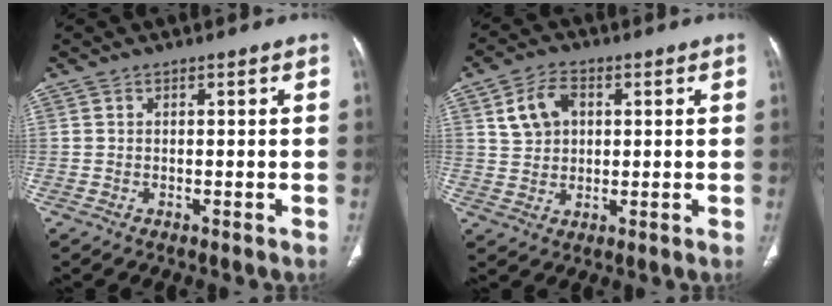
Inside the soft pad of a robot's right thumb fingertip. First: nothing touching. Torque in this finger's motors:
{"motor_torque": [-0.89, 0.99, 0.09, -0.04, 0.06]}